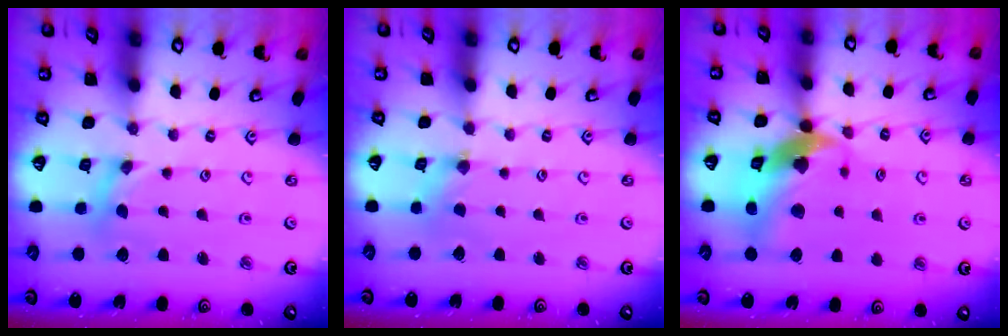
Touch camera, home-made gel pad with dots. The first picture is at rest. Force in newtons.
{"total": 0.0}
{"total": 16.1, "press": 16.0, "slide": 2.0}